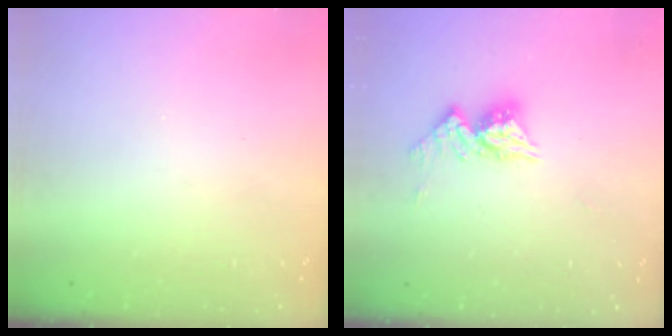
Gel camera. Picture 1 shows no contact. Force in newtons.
{"total": 9.9, "press": 9.8, "slide": 0.9}